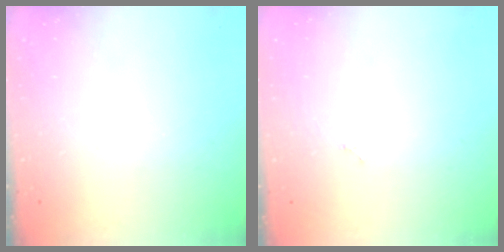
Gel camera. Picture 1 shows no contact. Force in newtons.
{"total": 1.8, "press": 1.8, "slide": 0.3}